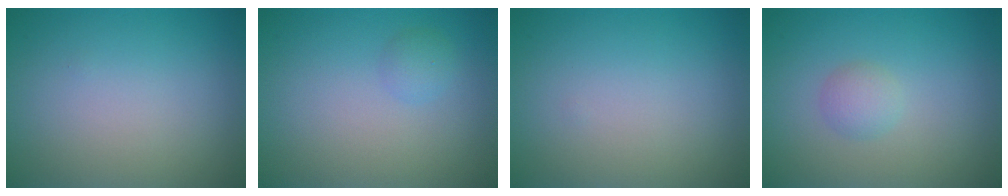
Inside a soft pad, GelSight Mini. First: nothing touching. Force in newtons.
{"total": 1.1, "press": 1.1, "slide": 0.1}
{"total": 0.0}
{"total": 1.5, "press": 1.5, "slide": 0.0}